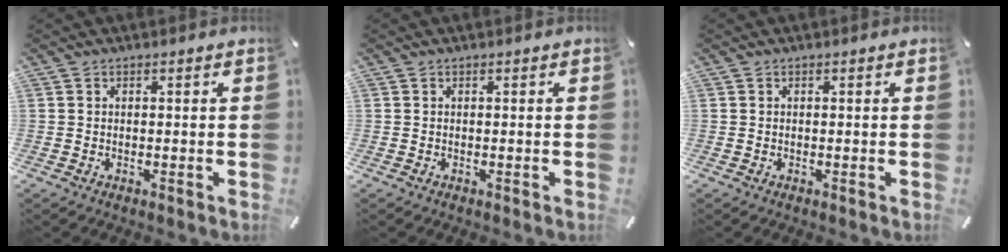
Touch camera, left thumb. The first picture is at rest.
{"total": 0.0}
{"total": 0.0}